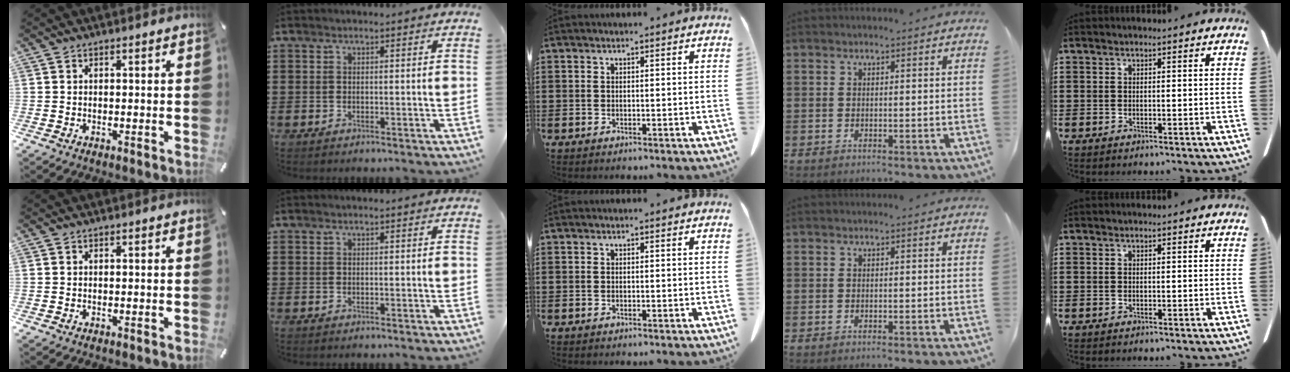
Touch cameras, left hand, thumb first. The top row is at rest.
{}